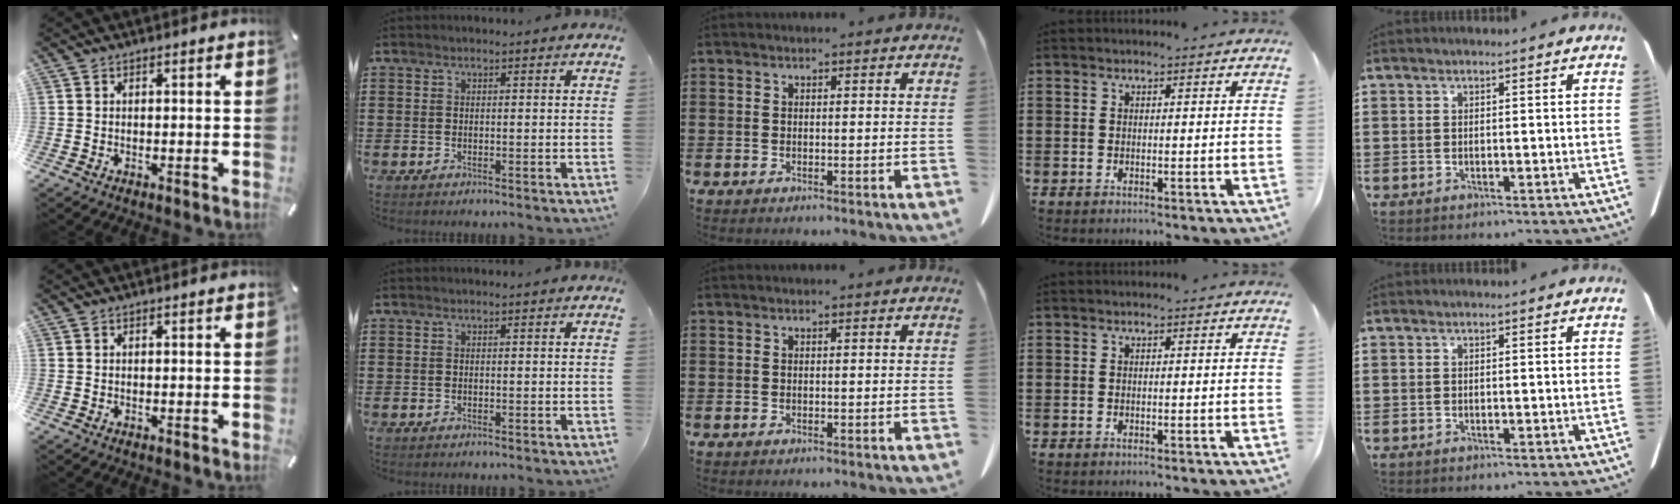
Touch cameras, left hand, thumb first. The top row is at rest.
{}